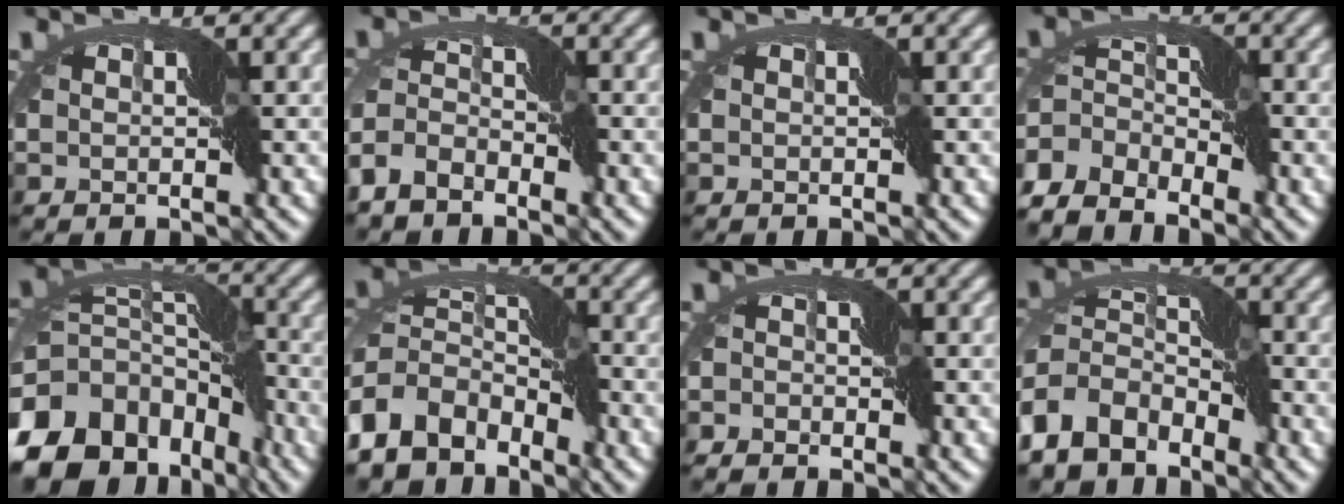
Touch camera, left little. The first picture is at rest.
{"total": 4.6, "force": [-3.6, 2.2, 1.8], "torque": [-0.049, 0.007, -0.085]}
{"total": 0.0}
{"total": 5.4, "force": [-3.7, 2.8, 2.7], "torque": [-0.065, 0.008, -0.086]}
{"total": 14.3, "force": [-8.3, 9.4, 6.9], "torque": [-0.143, 0.009, -0.149]}
{"total": 8.6, "force": [-4.7, 5.6, 4.6], "torque": [-0.102, 0.008, -0.102]}
{"total": 3.0, "force": [-2.7, 1.2, 0.4], "torque": [-0.009, 0.003, -0.057]}
{"total": 7.3, "force": [-4.1, 4.6, 3.9], "torque": [-0.085, 0.005, -0.093]}